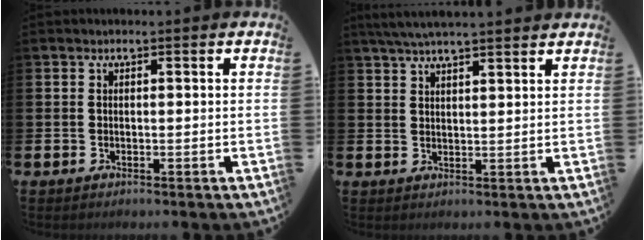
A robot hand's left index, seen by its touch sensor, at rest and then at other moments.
{"total": 4.5, "force": [4.1, 0.2, 1.8], "torque": [-0.047, -0.005, 0.076]}